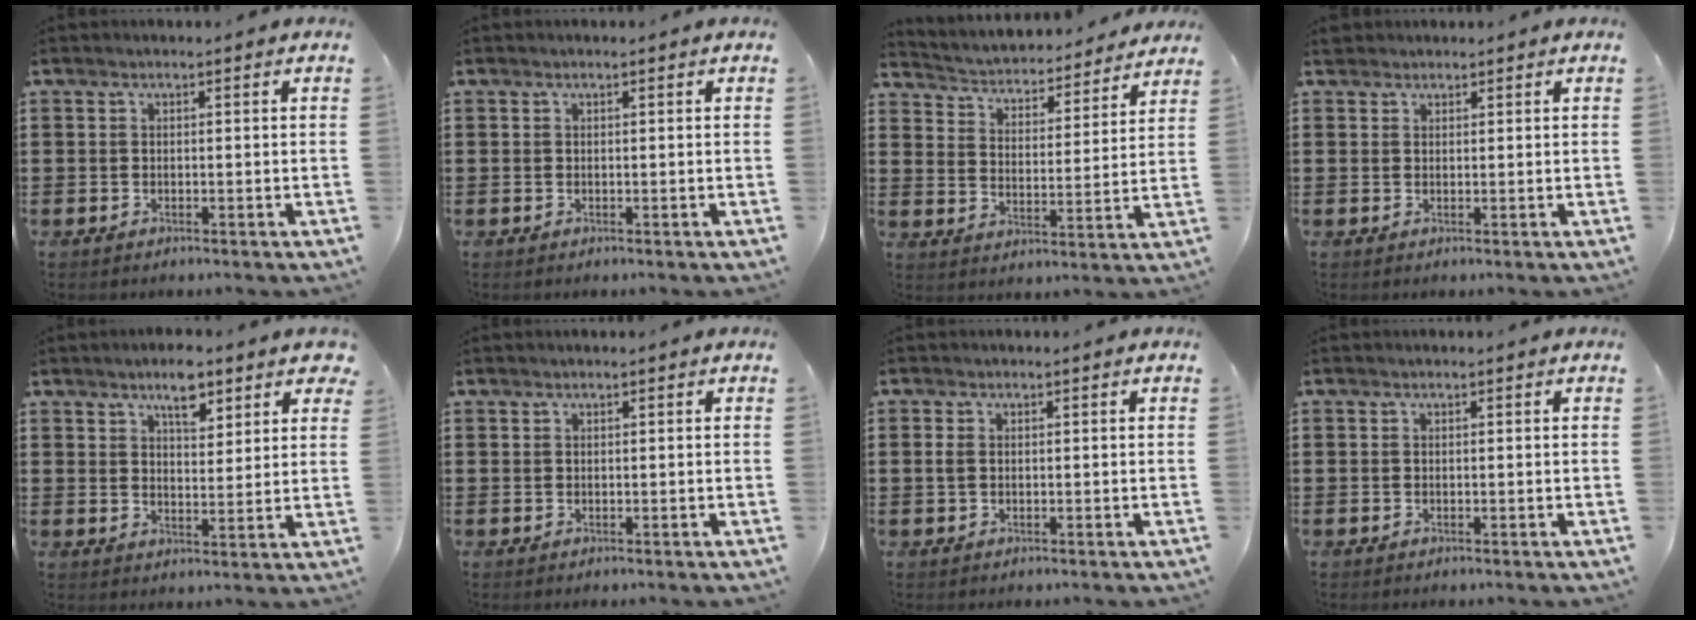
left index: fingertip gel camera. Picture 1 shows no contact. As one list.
[{"total": 0.0}, {"total": 3.1, "force": [3.1, 0.3, 0.0], "torque": [-0.024, -0.033, 0.043]}, {"total": 1.8, "force": [1.6, 0.9, 0.2], "torque": [-0.009, 0.005, 0.032]}, {"total": 6.5, "force": [5.0, 2.3, 3.5], "torque": [-0.047, -0.012, 0.083]}, {"total": 0.0}, {"total": 1.3, "force": [0.0, 0.9, 1.0], "torque": [-0.030, 0.003, -0.003]}, {"total": 0.0}]